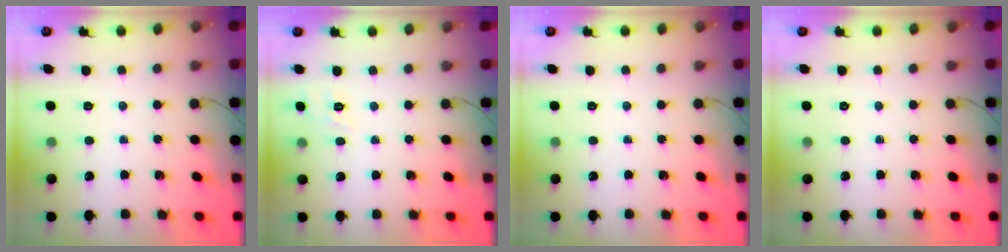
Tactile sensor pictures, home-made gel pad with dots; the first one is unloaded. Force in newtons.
{"total": 5.5, "press": 5.1, "slide": 2.0}
{"total": 0.0}
{"total": 0.0}